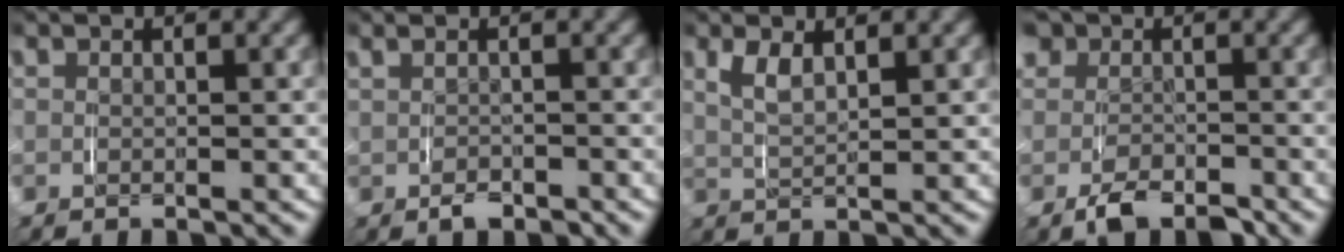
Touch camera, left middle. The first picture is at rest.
{"total": 1.8, "force": [-0.5, 1.1, 1.3], "torque": [-0.017, 0.003, -0.008]}
{"total": 2.4, "force": [1.3, 0.7, 1.9], "torque": [-0.041, 0.000, 0.028]}
{"total": 3.0, "force": [-0.9, 2.4, 1.5], "torque": [-0.028, -0.007, -0.017]}